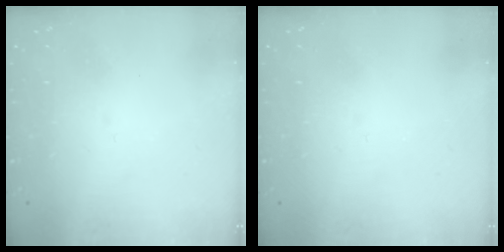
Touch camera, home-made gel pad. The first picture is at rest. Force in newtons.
{"total": 0.0}